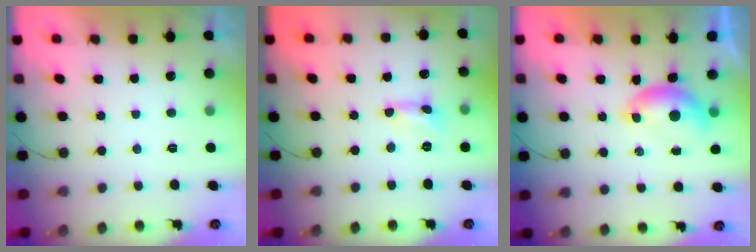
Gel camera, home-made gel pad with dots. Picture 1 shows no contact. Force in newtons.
{"total": 0.6, "press": 0.6, "slide": 0.0}
{"total": 6.0, "press": 6.0, "slide": 0.8}